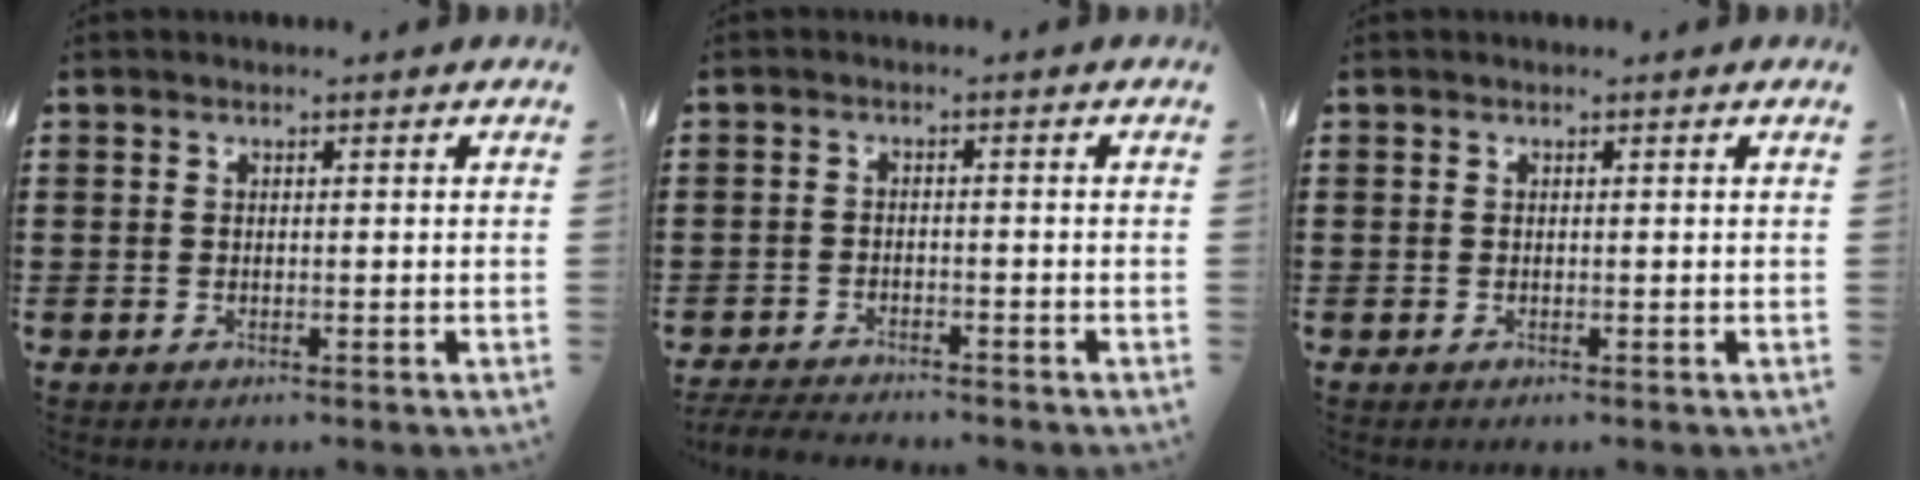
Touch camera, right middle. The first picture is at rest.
{"total": 3.2, "force": [-3.1, 0.5, 0.3], "torque": [-0.015, 0.000, -0.070]}
{"total": 0.0}